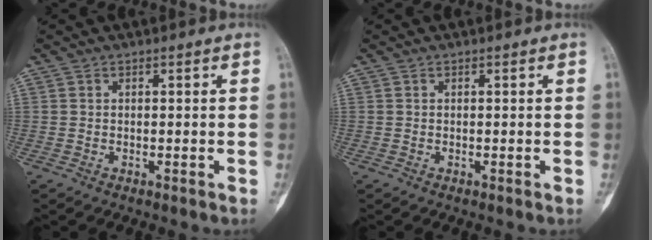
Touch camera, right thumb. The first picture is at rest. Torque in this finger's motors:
{"motor_torque": [0.00, 0.00, -0.02, -0.02, 0.00]}